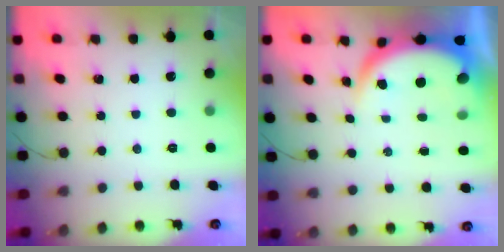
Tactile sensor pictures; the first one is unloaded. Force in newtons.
{"total": 6.9, "press": 6.9, "slide": 0.5}